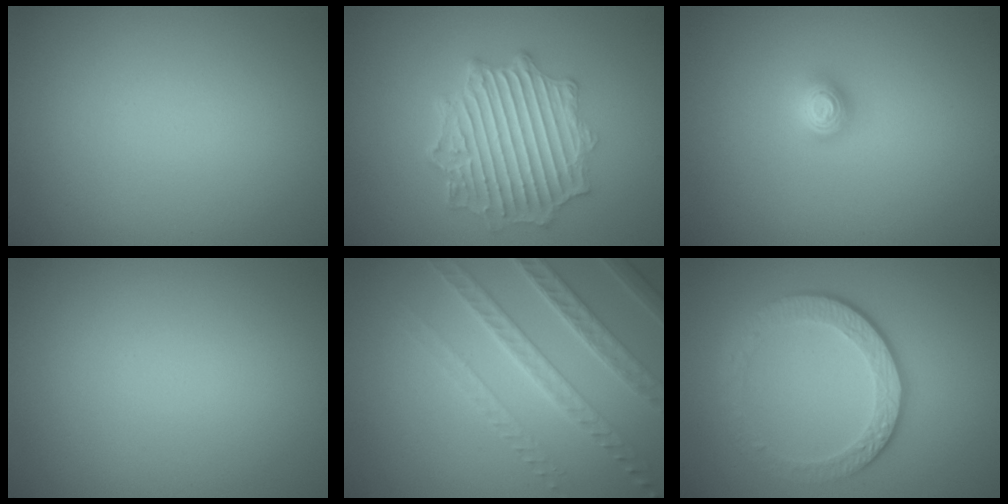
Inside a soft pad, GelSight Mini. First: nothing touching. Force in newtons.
{"total": 6.1, "press": 5.1, "slide": 3.3}
{"total": 1.4, "press": 1.2, "slide": 0.6}
{"total": 0.0}
{"total": 3.9, "press": 3.8, "slide": 1.0}
{"total": 4.3, "press": 3.0, "slide": 3.1}